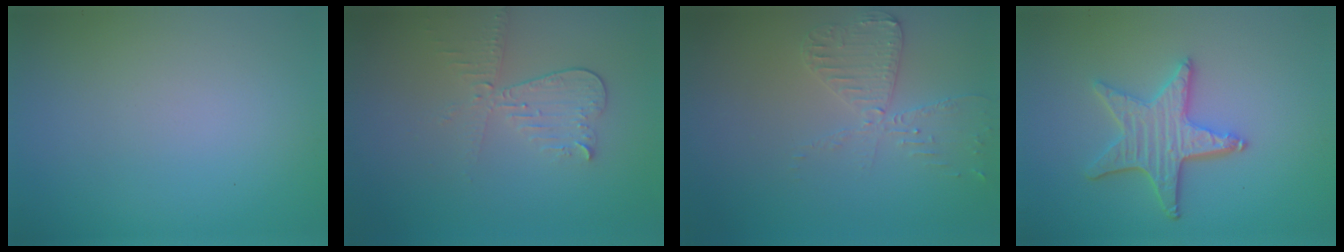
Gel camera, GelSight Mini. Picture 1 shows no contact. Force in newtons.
{"total": 3.0, "press": 2.6, "slide": 1.5}
{"total": 2.9, "press": 2.8, "slide": 0.6}
{"total": 4.3, "press": 3.7, "slide": 2.3}